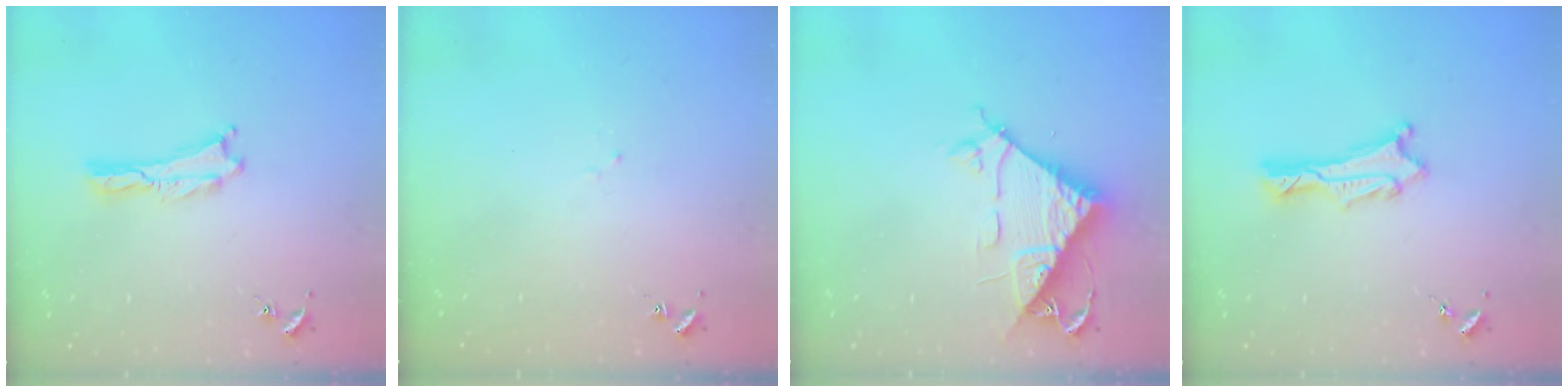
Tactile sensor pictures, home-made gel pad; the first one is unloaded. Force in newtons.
{"total": 1.1, "press": 1.0, "slide": 0.2}
{"total": 8.5, "press": 8.4, "slide": 0.7}
{"total": 1.3, "press": 1.2, "slide": 0.1}